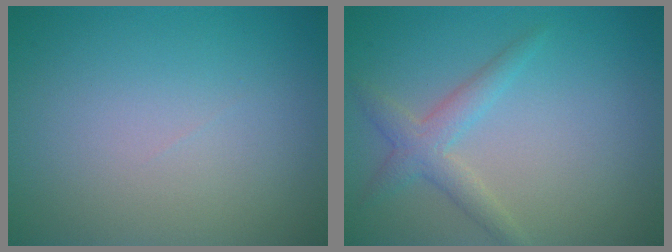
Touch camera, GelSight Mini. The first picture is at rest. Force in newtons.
{"total": 2.6, "press": 2.6, "slide": 0.0}